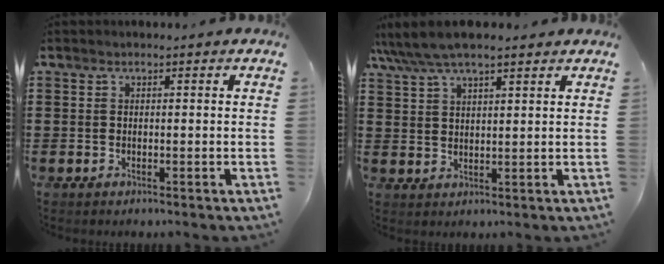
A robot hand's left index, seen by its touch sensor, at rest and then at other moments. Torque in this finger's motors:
{"motor_torque": [2.14, 0.00, 1.05, 0.21]}